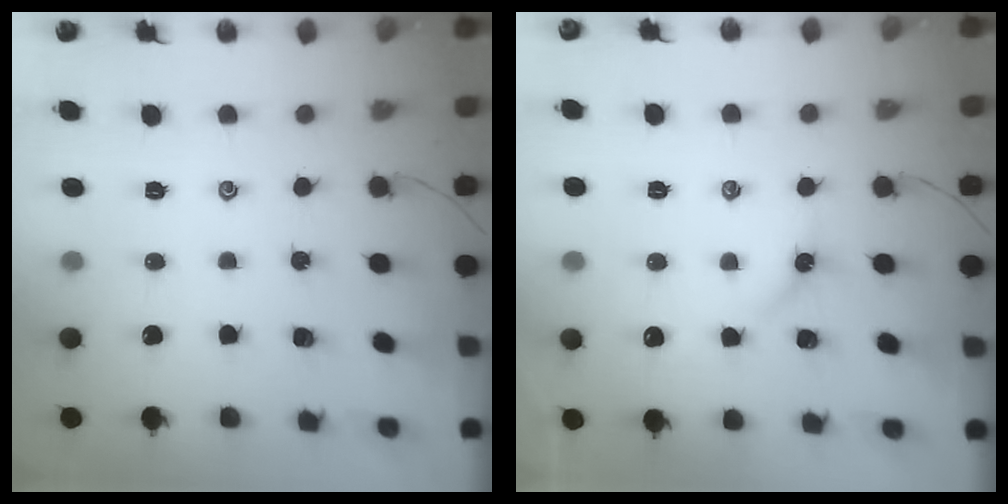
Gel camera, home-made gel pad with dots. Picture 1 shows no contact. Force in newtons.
{"total": 3.8, "press": 3.8, "slide": 0.5}